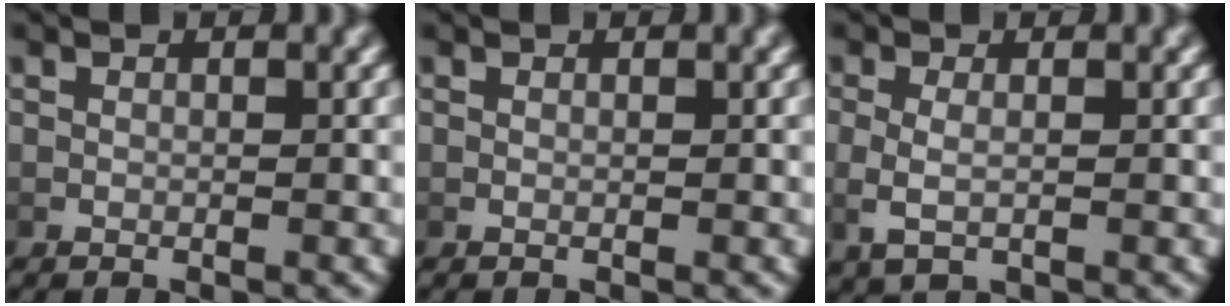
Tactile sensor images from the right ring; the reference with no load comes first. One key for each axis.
{"total": 0.0}
{"total": 2.7, "fx": 0.0, "fy": 1.5, "fz": 2.3, "tx": -0.064, "ty": -0.013, "tz": 0.011}